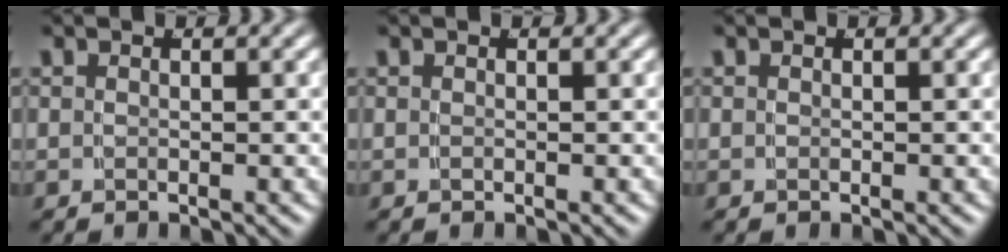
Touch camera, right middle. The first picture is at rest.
{"total": 0.0}
{"total": 0.0}